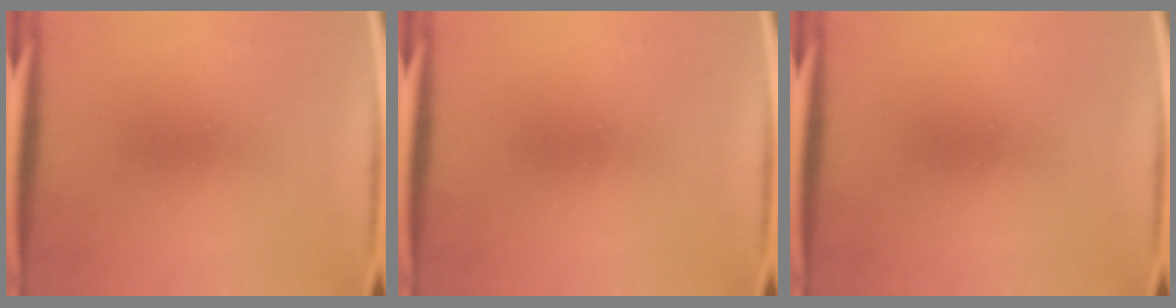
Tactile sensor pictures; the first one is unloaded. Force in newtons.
{"total": 0.0}
{"total": 0.0}